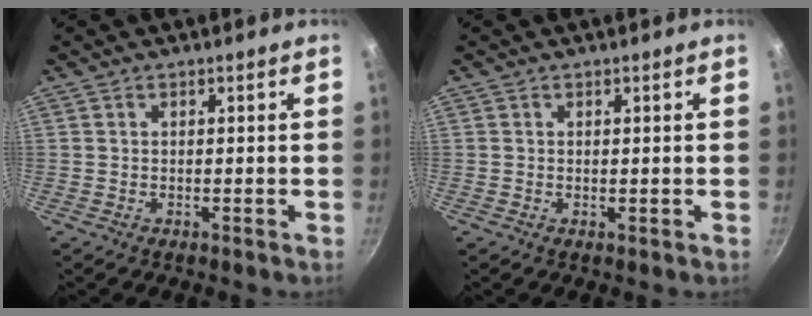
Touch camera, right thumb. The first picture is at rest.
{"total": 0.0}